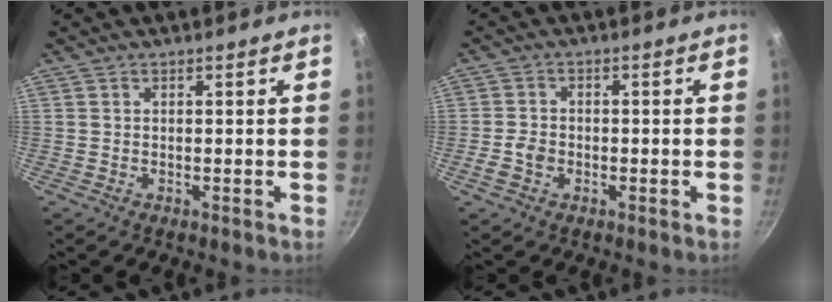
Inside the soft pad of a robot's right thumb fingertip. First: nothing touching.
{"total": 3.6, "force": [-1.2, 2.7, 2.0], "torque": [-0.034, 0.018, -0.024]}